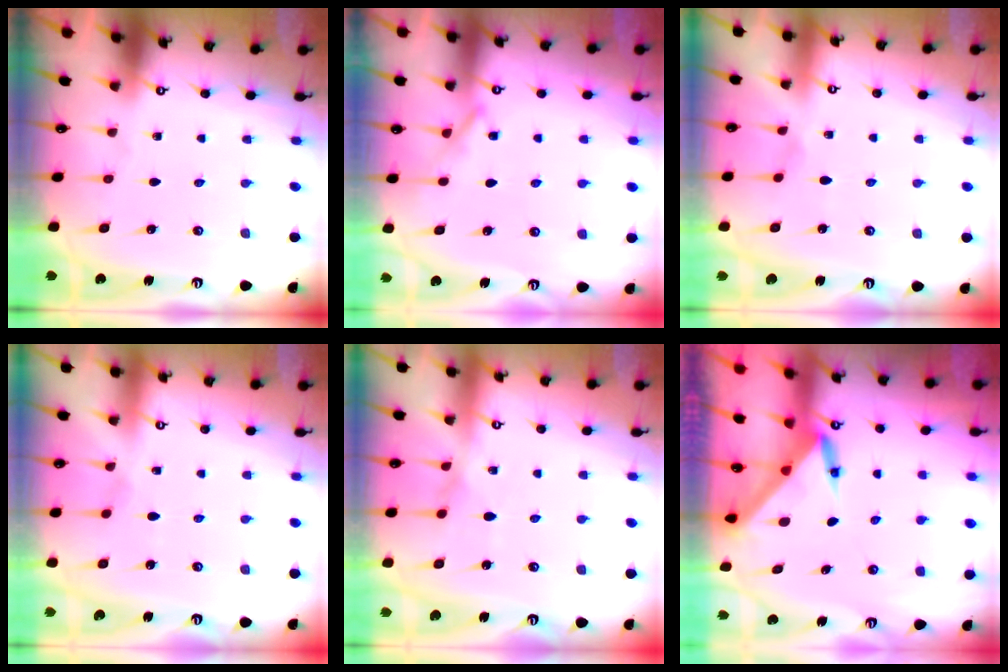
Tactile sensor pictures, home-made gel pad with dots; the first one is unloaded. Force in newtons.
{"total": 6.4, "press": 6.4, "slide": 0.7}
{"total": 3.1, "press": 3.0, "slide": 0.5}
{"total": 2.5, "press": 2.5, "slide": 0.4}
{"total": 6.8, "press": 6.8, "slide": 0.8}
{"total": 3.4, "press": 3.4, "slide": 0.1}